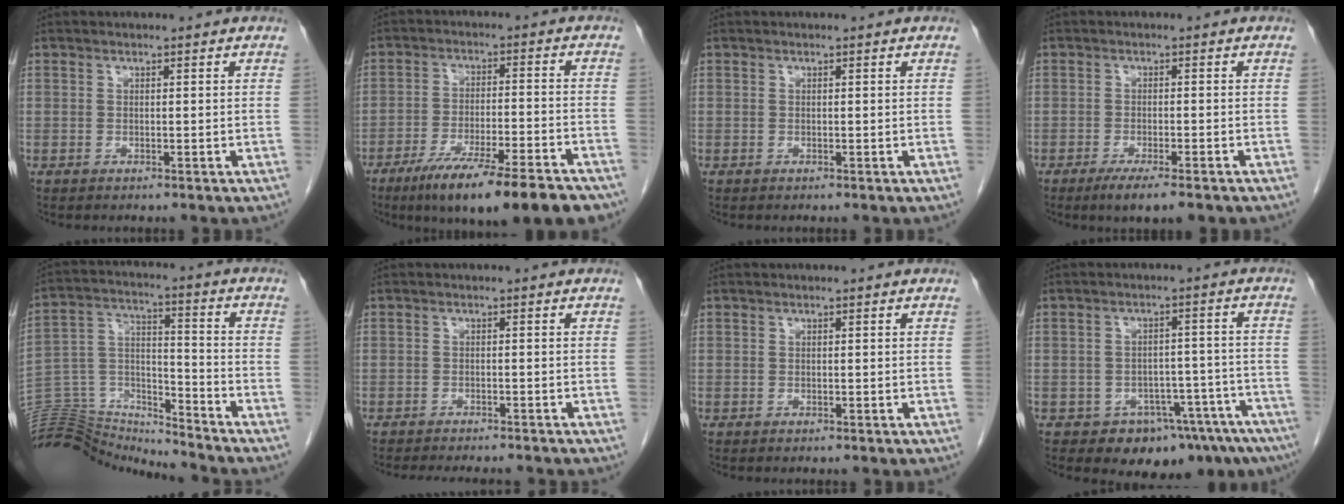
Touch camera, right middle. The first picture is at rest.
{"total": 18.0, "force": [-13.4, 2.1, 11.8], "torque": [-0.138, -0.018, -0.206]}
{"total": 0.0}
{"total": 5.7, "force": [-3.9, 0.8, 4.0], "torque": [-0.058, -0.013, -0.055]}
{"total": 14.7, "force": [-14.7, 1.1, 0.2], "torque": [0.002, 0.057, -0.259]}
{"total": 8.6, "force": [-7.8, 1.6, 3.3], "torque": [-0.041, -0.009, -0.101]}
{"total": 0.0}
{"total": 10.5, "force": [-8.0, 4.7, 4.9], "torque": [-0.031, 0.026, -0.106]}